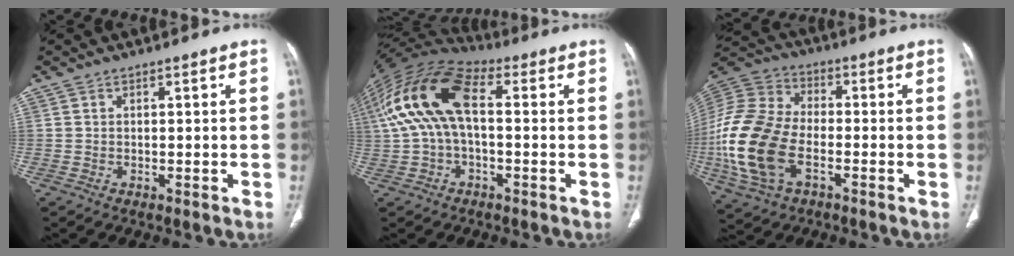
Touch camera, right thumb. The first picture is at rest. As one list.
[{"total": 16.9, "force": [1.9, 9.4, 13.8], "torque": [-0.279, 0.044, 0.027]}, {"total": 20.3, "force": [-5.2, 11.9, 15.6], "torque": [-0.351, 0.010, -0.099]}]